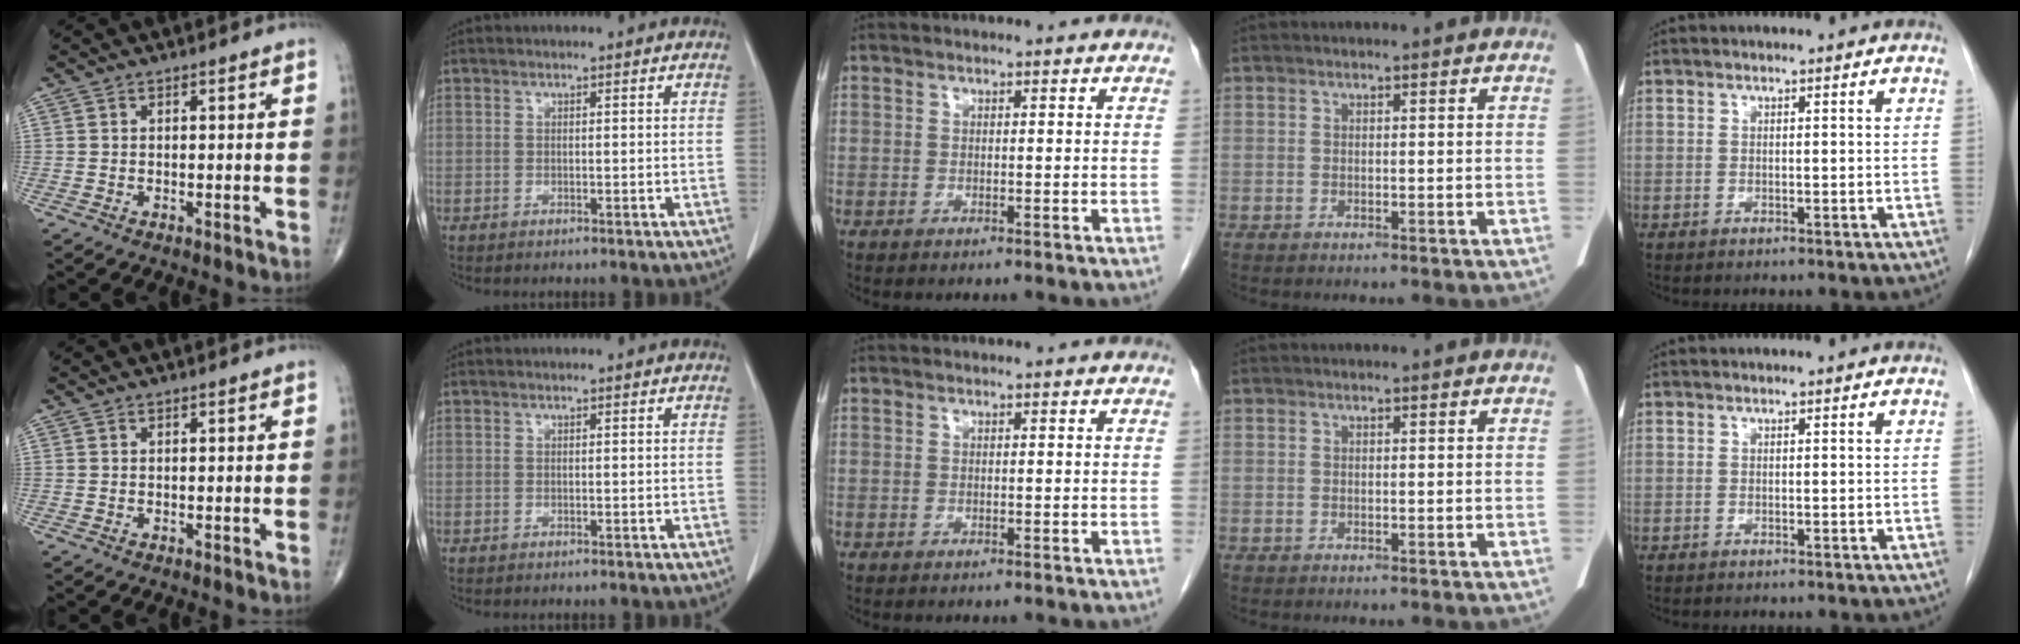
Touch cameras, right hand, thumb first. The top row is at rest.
{}